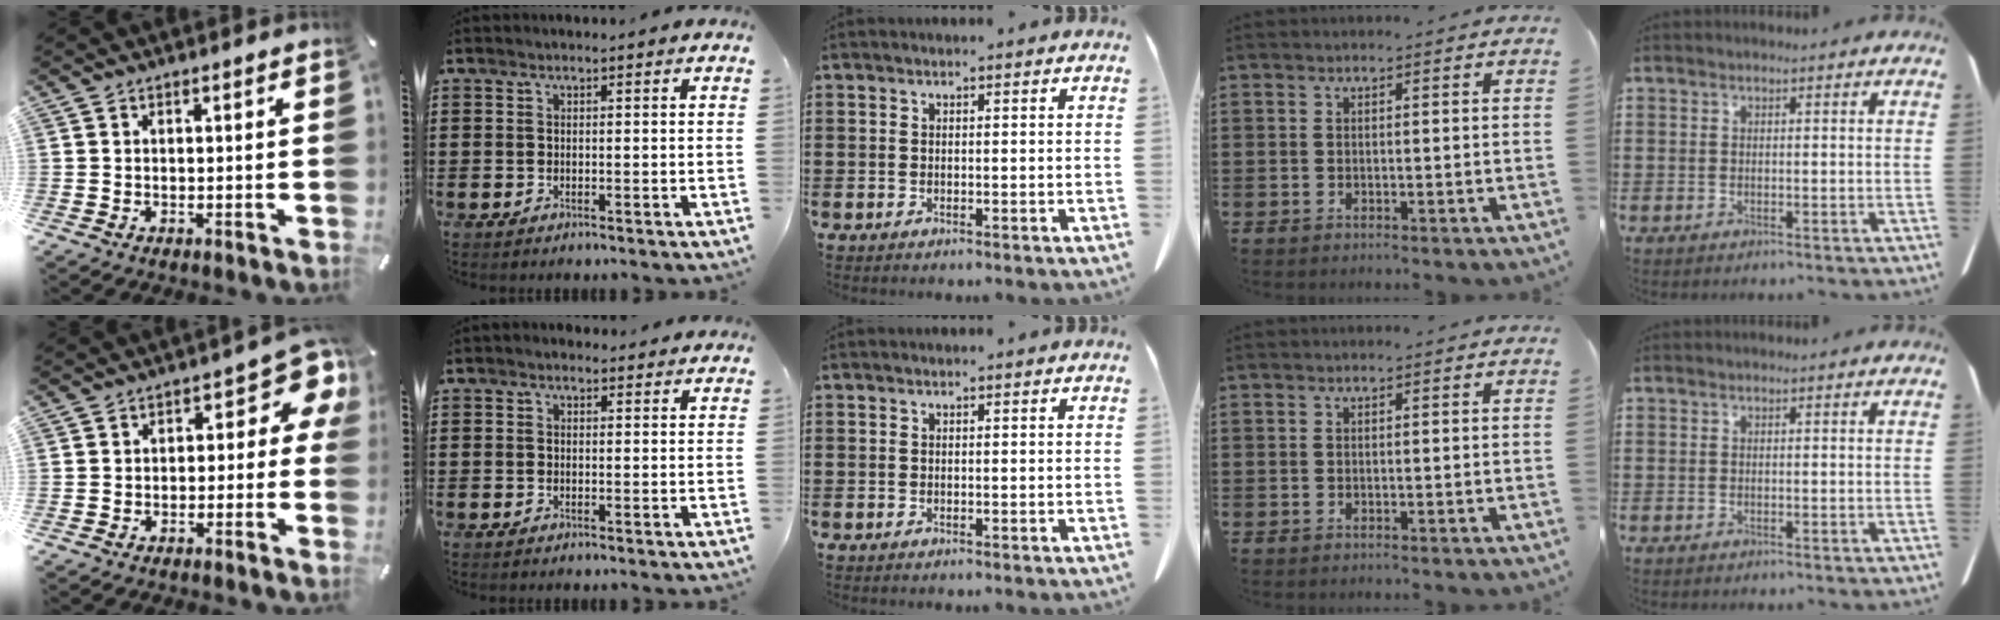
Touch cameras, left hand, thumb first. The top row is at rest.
{"thumb": {"total": 7.6, "force": [1.7, 4.2, 6.1], "torque": [-0.077, -0.017, 0.024]}, "index": {"total": 1.1, "force": [0.9, 0.6, 0.2], "torque": [-0.007, 0.005, 0.018]}}